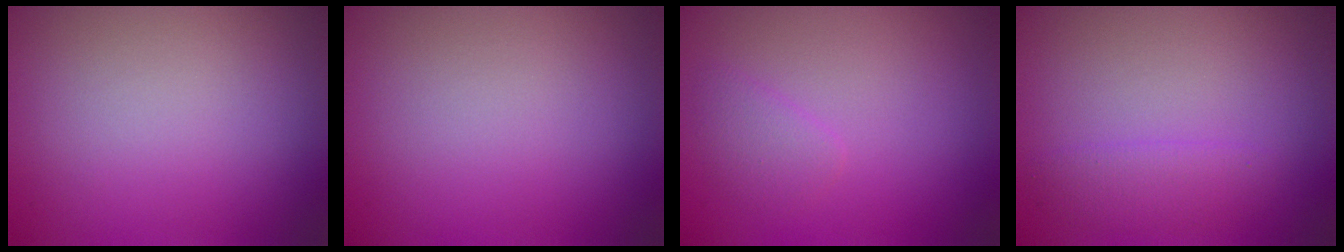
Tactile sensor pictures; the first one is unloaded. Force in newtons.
{"total": 0.0}
{"total": 1.3, "press": 1.3, "slide": 0.1}
{"total": 1.7, "press": 1.7, "slide": 0.1}